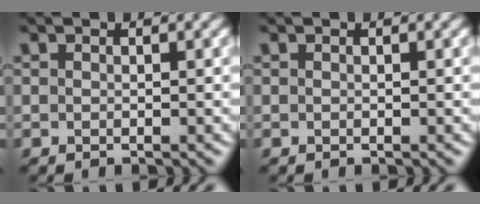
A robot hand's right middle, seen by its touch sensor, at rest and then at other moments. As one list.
[{"total": 0.0}]